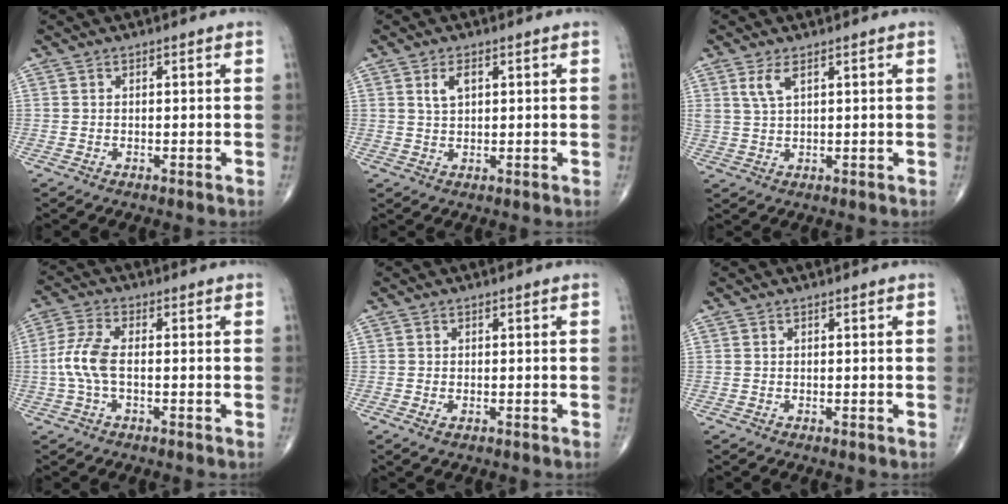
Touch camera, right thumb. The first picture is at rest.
{"total": 3.1, "force": [1.2, 1.6, 2.3], "torque": [-0.042, -0.001, 0.025]}
{"total": 3.3, "force": [1.7, 1.2, 2.6], "torque": [-0.056, -0.004, 0.043]}
{"total": 6.5, "force": [-0.8, 2.7, 5.8], "torque": [-0.150, 0.013, -0.020]}
{"total": 1.2, "force": [-0.5, 0.7, 0.9], "torque": [-0.021, 0.000, -0.007]}
{"total": 0.0}